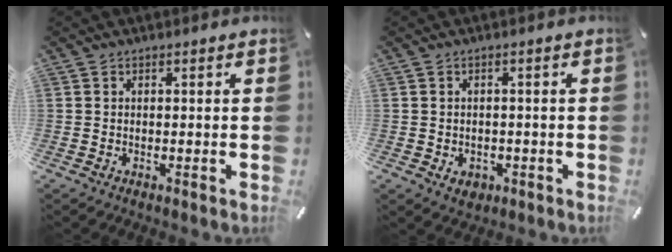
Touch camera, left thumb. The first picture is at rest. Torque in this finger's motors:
{"motor_torque": [0.16, 0.19, 0.02, 0.02, 0.01]}